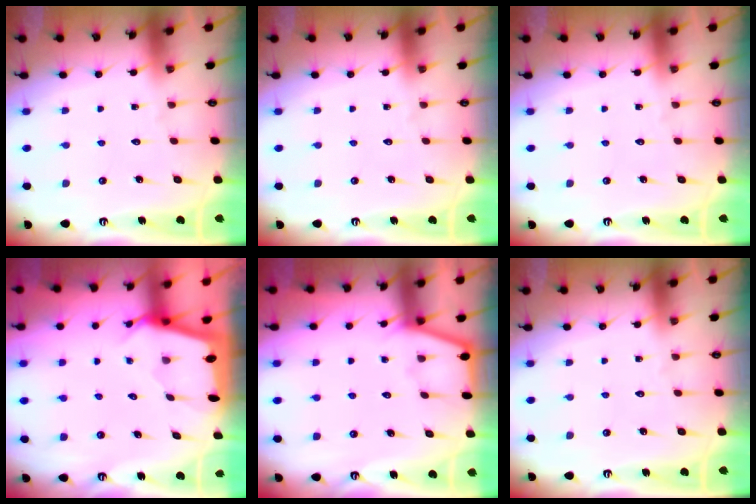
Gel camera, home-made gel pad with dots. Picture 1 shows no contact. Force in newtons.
{"total": 0.0}
{"total": 0.0}
{"total": 2.1, "press": 2.1, "slide": 0.1}
{"total": 3.2, "press": 3.1, "slide": 0.3}
{"total": 0.0}